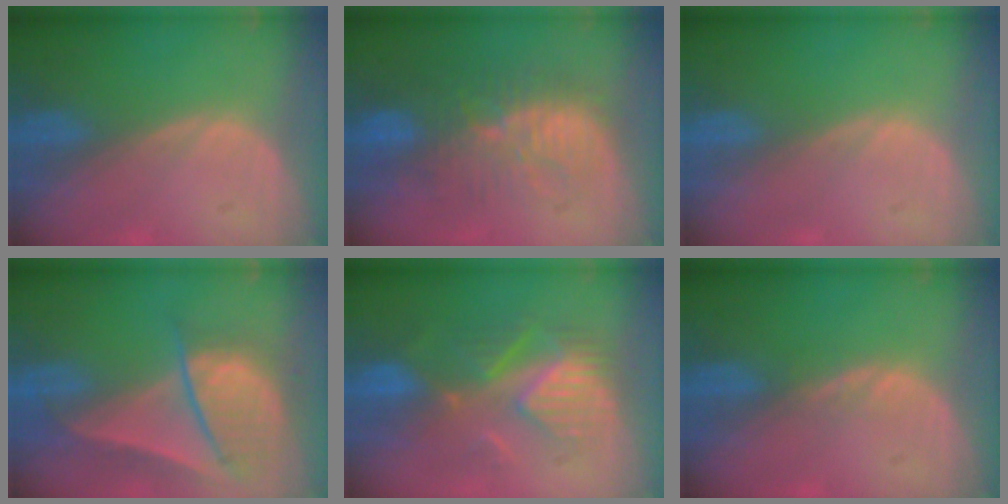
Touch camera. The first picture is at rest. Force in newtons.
{"total": 10.1, "press": 9.5, "slide": 3.4}
{"total": 0.0}
{"total": 9.2, "press": 8.0, "slide": 4.4}
{"total": 8.5, "press": 8.5, "slide": 0.8}
{"total": 1.1, "press": 1.0, "slide": 0.2}